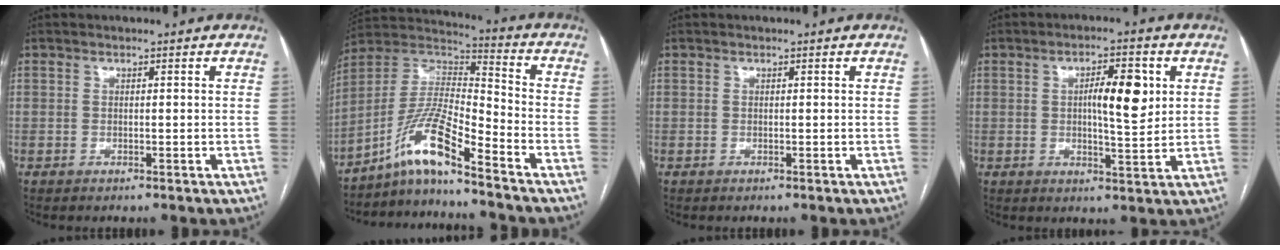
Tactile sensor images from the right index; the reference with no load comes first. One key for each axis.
{"total": 11.3, "fx": -8.2, "fy": 0.4, "fz": 7.7, "tx": -0.159, "ty": 0.016, "tz": -0.154}
{"total": 0.0}
{"total": 7.3, "fx": 1.6, "fy": 1.7, "fz": 6.9, "tx": -0.108, "ty": 0.005, "tz": 0.026}